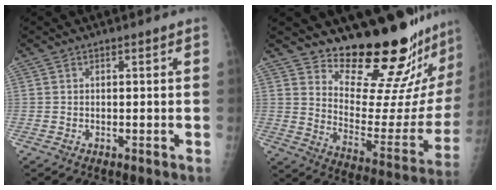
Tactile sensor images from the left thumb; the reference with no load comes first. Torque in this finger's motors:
{"motor_torque": [0.37, 0.33, -0.28, -0.51, 0.06]}